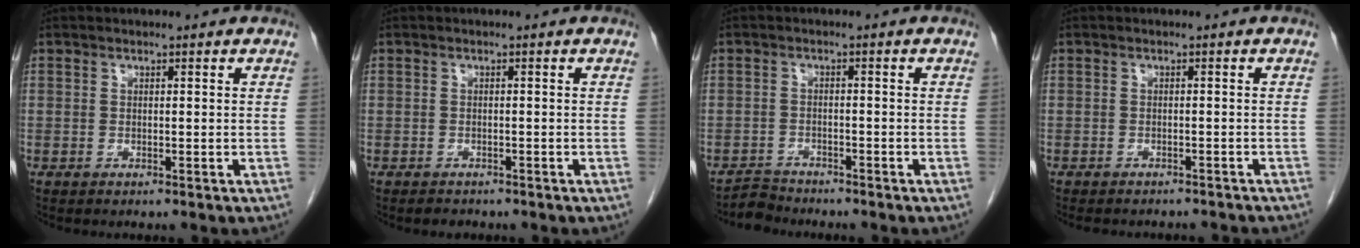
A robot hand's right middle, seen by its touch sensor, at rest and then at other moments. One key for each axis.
{"total": 1.4, "fx": -1.2, "fy": 0.8, "fz": 0.2, "tx": -0.009, "ty": 0.000, "tz": -0.016}
{"total": 2.5, "fx": -2.4, "fy": 0.4, "fz": -0.8, "tx": 0.015, "ty": -0.007, "tz": -0.043}
{"total": 8.9, "fx": -8.1, "fy": 2.3, "fz": 2.9, "tx": -0.036, "ty": -0.001, "tz": -0.087}